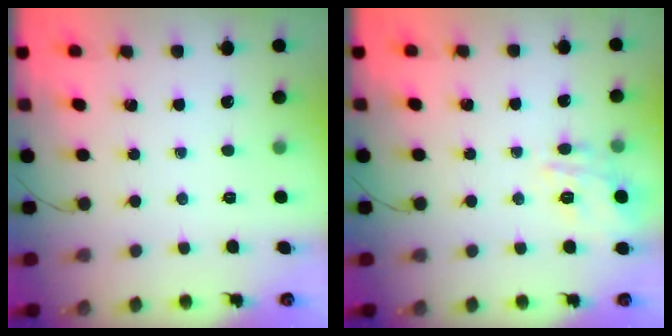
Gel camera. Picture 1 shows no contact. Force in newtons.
{"total": 13.5, "press": 13.5, "slide": 0.4}